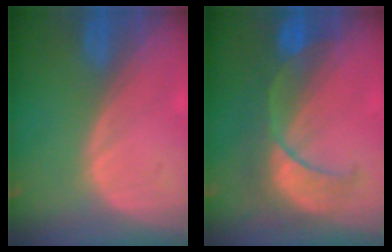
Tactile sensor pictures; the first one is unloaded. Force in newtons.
{"total": 8.1, "press": 8.0, "slide": 1.5}